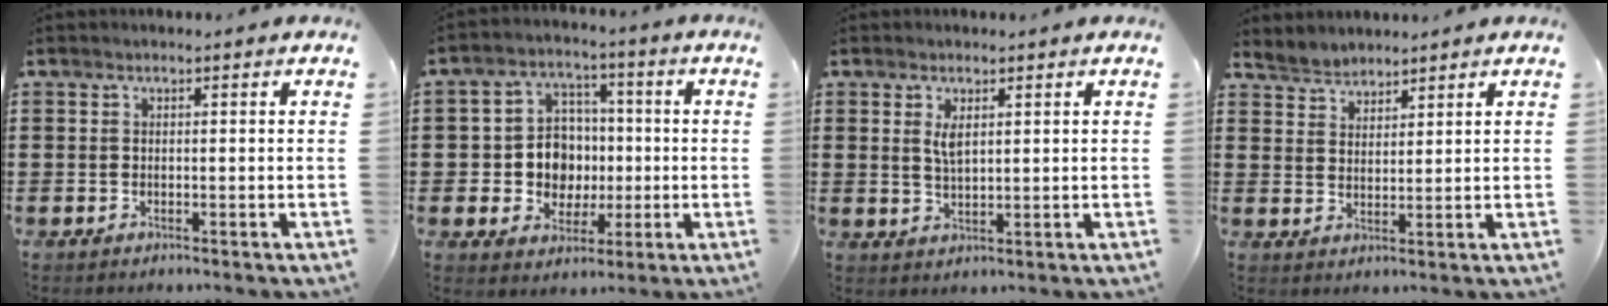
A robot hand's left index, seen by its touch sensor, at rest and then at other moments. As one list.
[{"total": 8.0, "force": [-0.4, 7.3, 3.2], "torque": [-0.084, 0.017, -0.004]}, {"total": 2.8, "force": [1.2, 1.0, 2.4], "torque": [-0.043, 0.001, 0.019]}, {"total": 2.9, "force": [2.7, 0.8, -0.5], "torque": [-0.001, -0.003, 0.052]}]